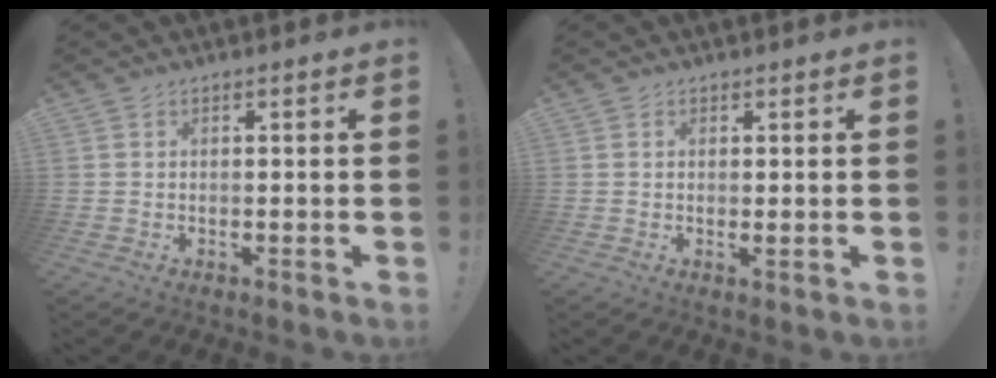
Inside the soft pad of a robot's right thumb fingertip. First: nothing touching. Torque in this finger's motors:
{"motor_torque": [-0.03, -0.13, -0.05, 0.19, -0.02]}